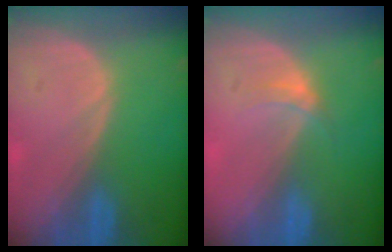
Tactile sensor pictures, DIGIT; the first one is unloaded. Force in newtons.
{"total": 2.3, "press": 1.9, "slide": 1.3}